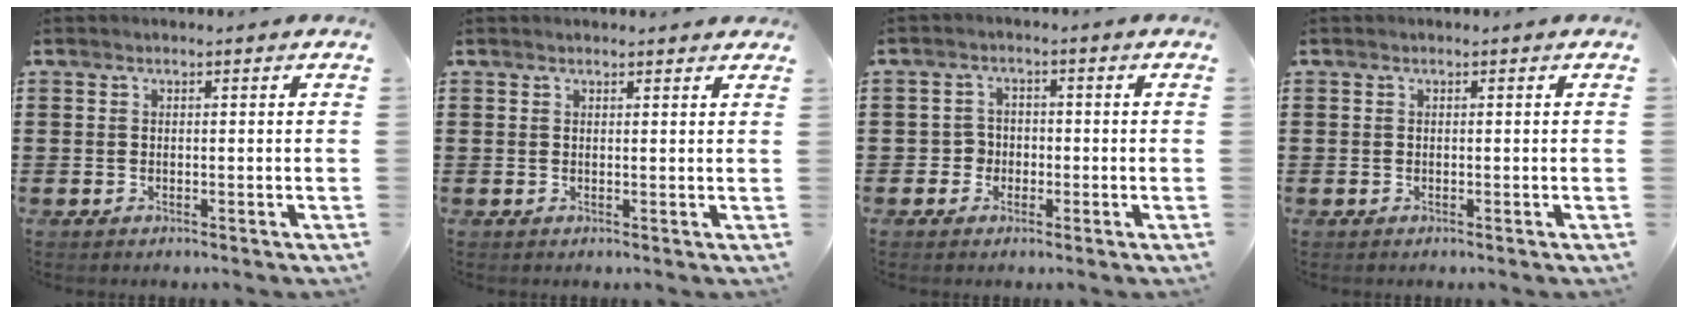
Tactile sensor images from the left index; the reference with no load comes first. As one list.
[{"total": 1.1, "force": [1.0, 0.1, 0.2], "torque": [-0.005, 0.001, 0.020]}, {"total": 2.6, "force": [-0.8, 2.4, 0.6], "torque": [-0.021, 0.003, -0.021]}, {"total": 0.0}]